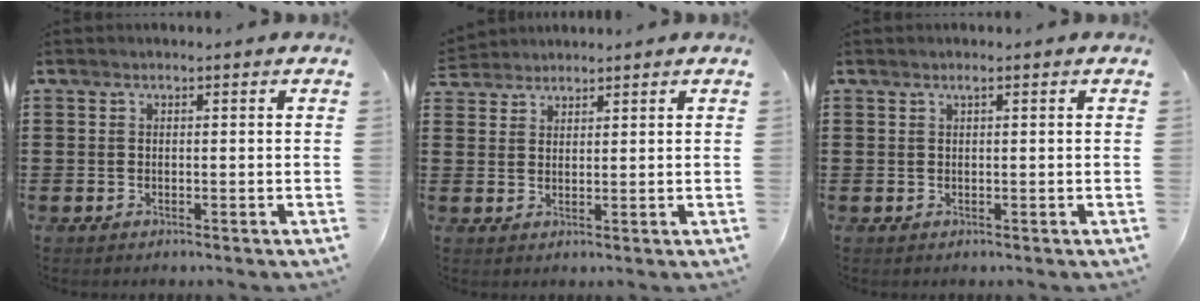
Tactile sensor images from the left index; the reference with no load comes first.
{"total": 2.1, "force": [2.0, 0.7, -0.2], "torque": [-0.004, 0.001, 0.040]}
{"total": 0.7, "force": [0.3, 0.0, 0.6], "torque": [-0.011, -0.002, 0.005]}